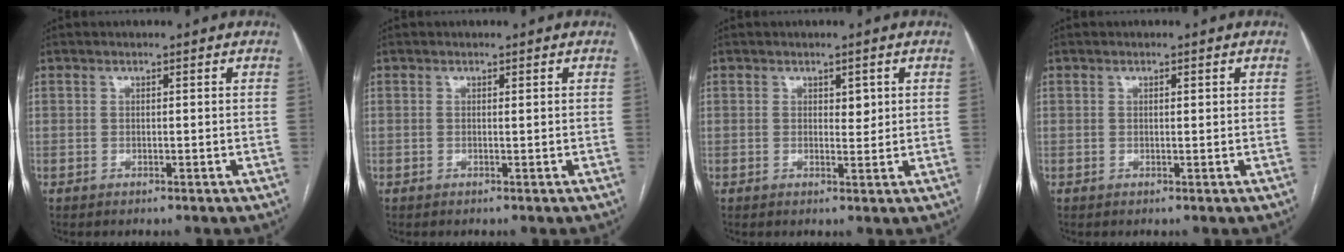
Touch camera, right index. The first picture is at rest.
{"total": 0.0}
{"total": 1.9, "force": [0.8, 1.1, 1.4], "torque": [-0.016, -0.004, 0.012]}
{"total": 0.7, "force": [0.4, 0.2, 0.6], "torque": [-0.009, -0.001, 0.005]}